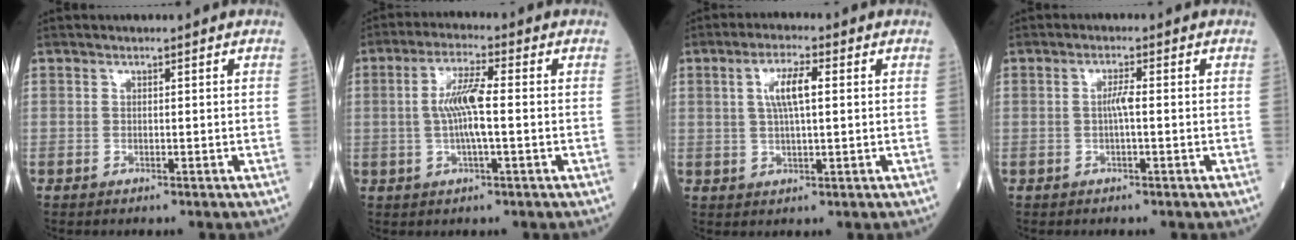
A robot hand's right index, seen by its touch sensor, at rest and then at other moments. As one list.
[{"total": 7.0, "force": [-0.1, 0.8, 6.9], "torque": [-0.138, 0.005, -0.006]}, {"total": 5.4, "force": [1.2, 1.0, 5.2], "torque": [-0.101, 0.009, 0.024]}, {"total": 2.1, "force": [-0.2, 0.1, 2.1], "torque": [-0.041, 0.002, -0.004]}]